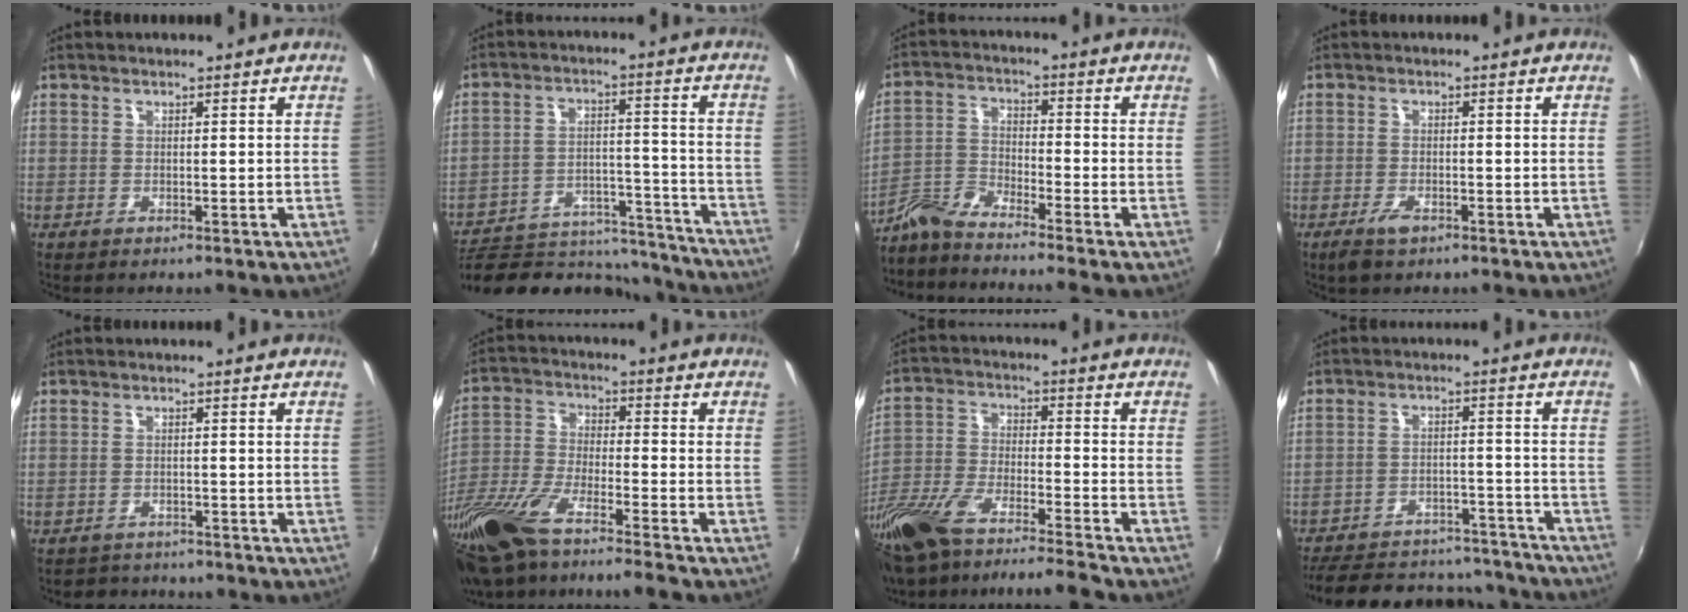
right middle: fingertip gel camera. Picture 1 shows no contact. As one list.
[{"total": 22.2, "force": [-19.4, 8.0, 7.0], "torque": [-0.136, 0.025, -0.252]}, {"total": 5.7, "force": [-5.3, -0.2, 2.2], "torque": [-0.048, -0.004, -0.115]}, {"total": 3.5, "force": [-2.3, 1.4, 2.1], "torque": [-0.051, -0.008, -0.044]}, {"total": 3.4, "force": [-2.9, 1.6, -0.1], "torque": [-0.010, 0.002, -0.049]}, {"total": 18.5, "force": [-14.5, 2.4, 11.2], "torque": [-0.238, -0.054, -0.275]}, {"total": 19.3, "force": [-16.2, 1.9, 10.2], "torque": [-0.218, -0.048, -0.296]}, {"total": 24.7, "force": [-21.2, 9.1, 8.8], "torque": [-0.189, 0.028, -0.262]}]